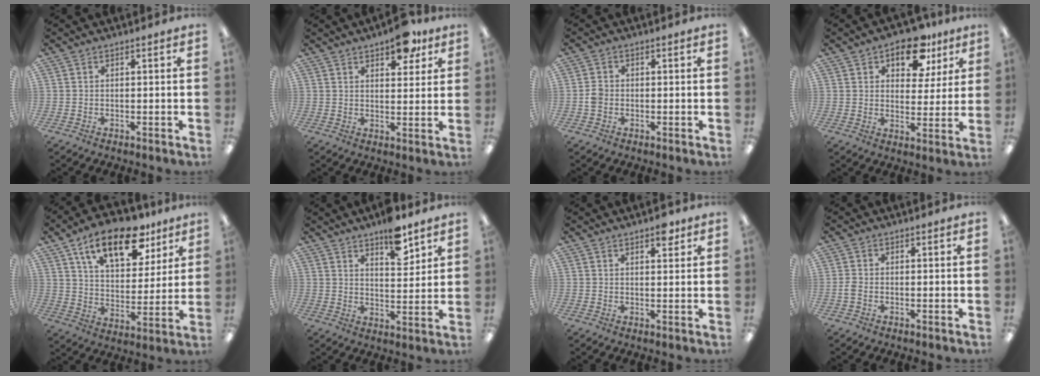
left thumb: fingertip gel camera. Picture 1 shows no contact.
{"total": 8.7, "force": [5.9, 4.0, 5.1], "torque": [-0.047, -0.032, 0.095]}
{"total": 2.5, "force": [-0.4, 2.1, 1.4], "torque": [-0.025, 0.004, -0.009]}
{"total": 11.6, "force": [7.4, 6.3, 6.4], "torque": [-0.085, -0.028, 0.126]}
{"total": 18.7, "force": [11.6, 8.8, 11.7], "torque": [-0.178, -0.052, 0.195]}
{"total": 8.8, "force": [6.7, 3.2, 4.6], "torque": [-0.052, -0.043, 0.112]}
{"total": 4.2, "force": [2.8, 1.7, 2.6], "torque": [-0.025, -0.010, 0.042]}
{"total": 1.6, "force": [-0.4, 1.0, 1.2], "torque": [-0.023, 0.003, -0.007]}